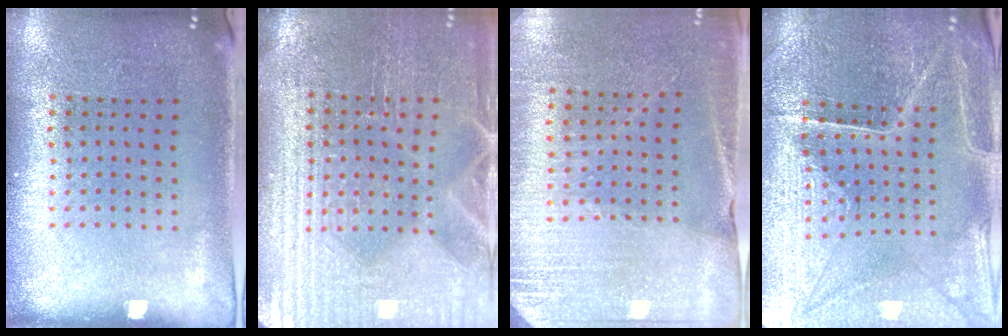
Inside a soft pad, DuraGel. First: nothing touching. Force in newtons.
{"total": 4.2, "press": 3.9, "slide": 1.4}
{"total": 2.7, "press": 2.7, "slide": 0.6}
{"total": 3.5, "press": 3.5, "slide": 0.2}